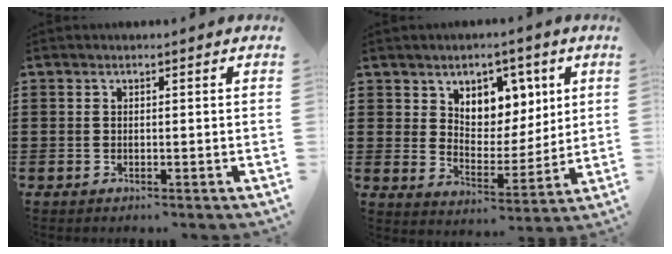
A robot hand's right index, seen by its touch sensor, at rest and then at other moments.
{"total": 6.8, "force": [4.3, 4.9, 1.8], "torque": [-0.052, -0.015, 0.075]}